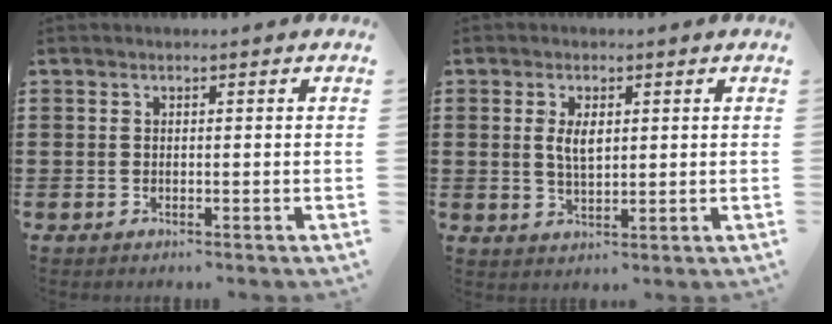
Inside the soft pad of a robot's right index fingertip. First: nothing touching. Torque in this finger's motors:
{"motor_torque": [0.26, 0.26, 0.40, 0.07]}